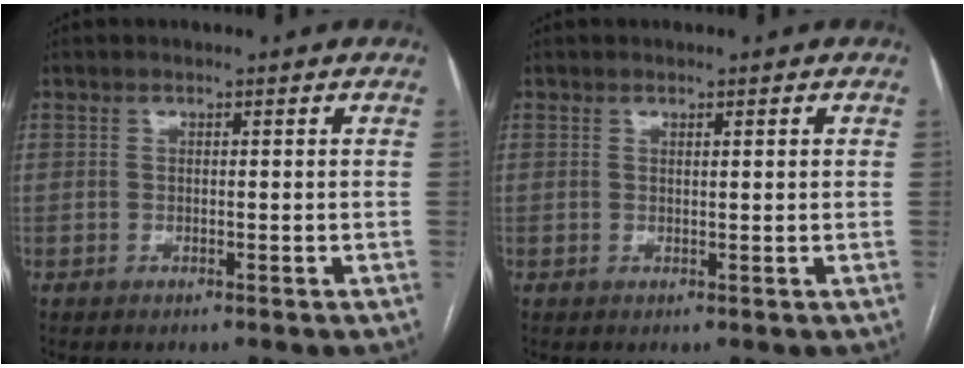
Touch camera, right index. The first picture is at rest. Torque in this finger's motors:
{"motor_torque": [0.00, 0.05, -0.03, 0.00]}